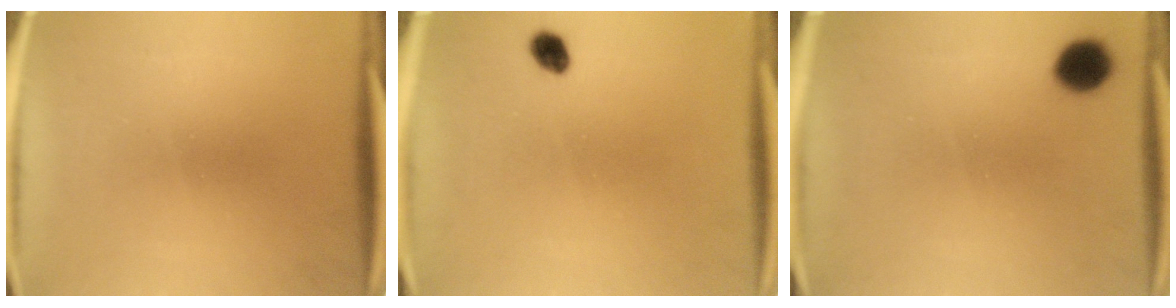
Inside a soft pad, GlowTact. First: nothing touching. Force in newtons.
{"total": 2.2}
{"total": 7.3}